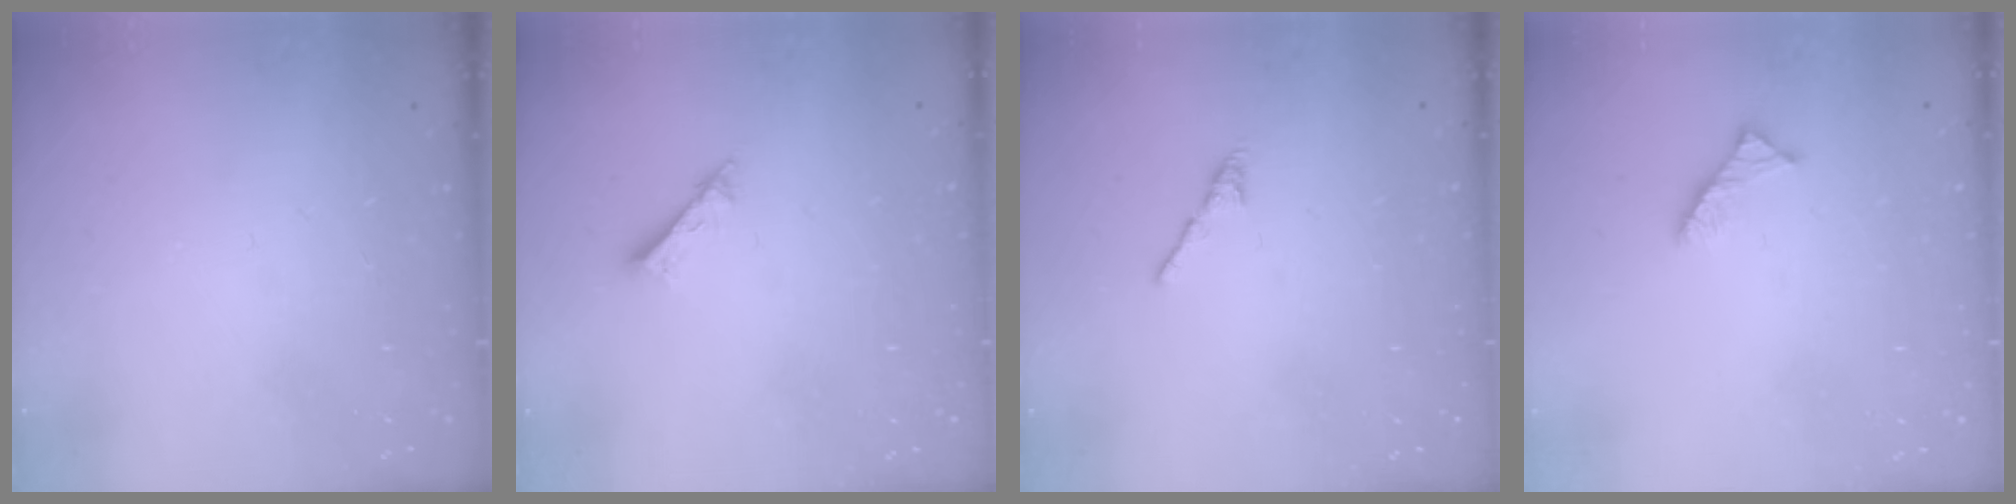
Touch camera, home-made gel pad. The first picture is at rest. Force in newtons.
{"total": 2.2, "press": 2.1, "slide": 0.4}
{"total": 2.7, "press": 2.6, "slide": 0.8}
{"total": 2.9, "press": 2.9, "slide": 0.4}